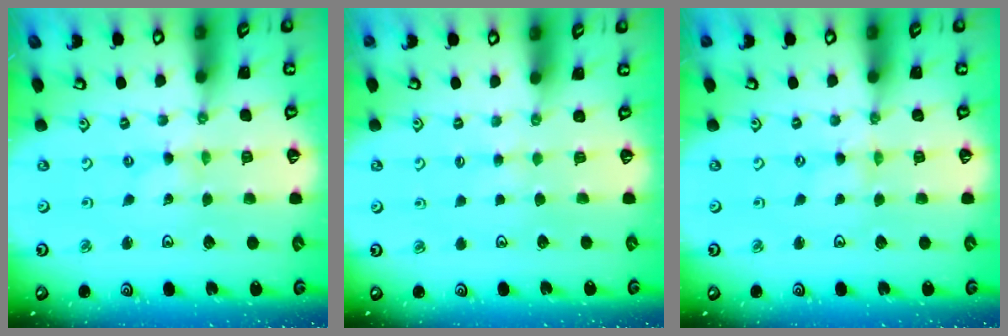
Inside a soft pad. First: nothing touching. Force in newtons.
{"total": 2.4, "press": 2.4, "slide": 0.4}
{"total": 0.0}